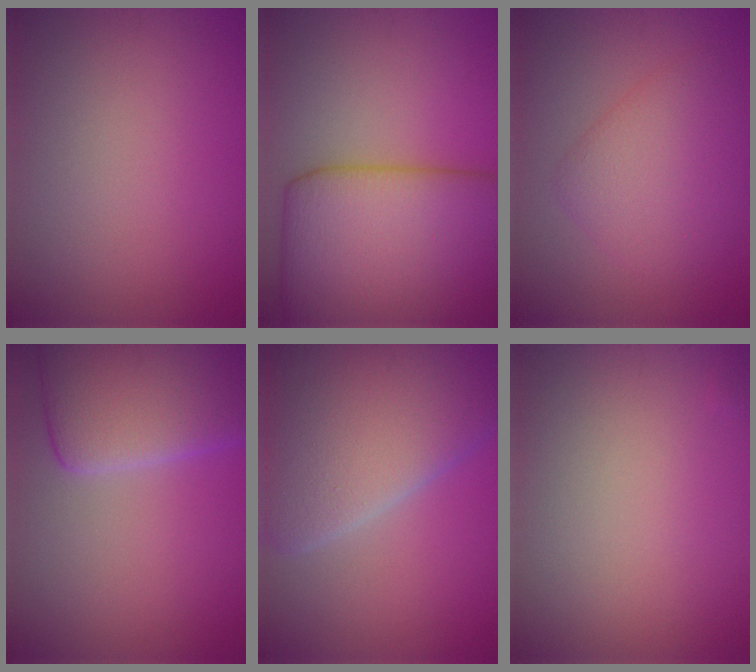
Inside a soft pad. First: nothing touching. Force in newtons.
{"total": 14.6, "press": 14.6, "slide": 0.3}
{"total": 4.9, "press": 4.9, "slide": 0.3}
{"total": 9.2, "press": 9.2, "slide": 0.8}
{"total": 11.1, "press": 11.1, "slide": 0.6}
{"total": 0.0}